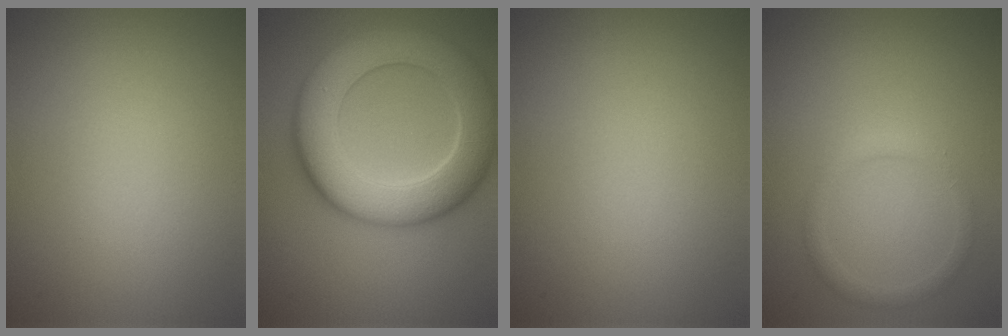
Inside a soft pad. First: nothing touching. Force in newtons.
{"total": 9.9, "press": 9.8, "slide": 0.7}
{"total": 0.0}
{"total": 1.4, "press": 1.4, "slide": 0.2}